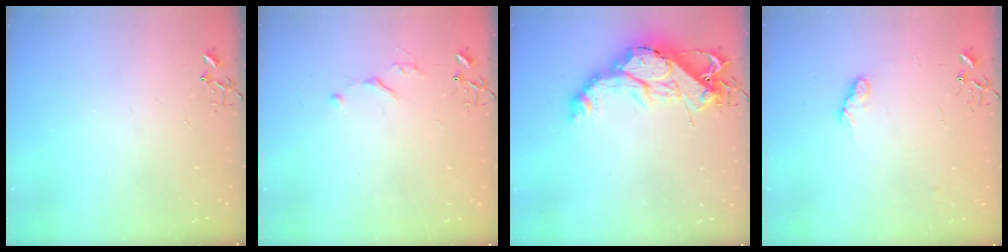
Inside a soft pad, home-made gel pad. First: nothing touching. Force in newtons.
{"total": 4.3, "press": 4.3, "slide": 0.6}
{"total": 18.0, "press": 17.9, "slide": 1.7}
{"total": 7.6, "press": 7.6, "slide": 0.5}